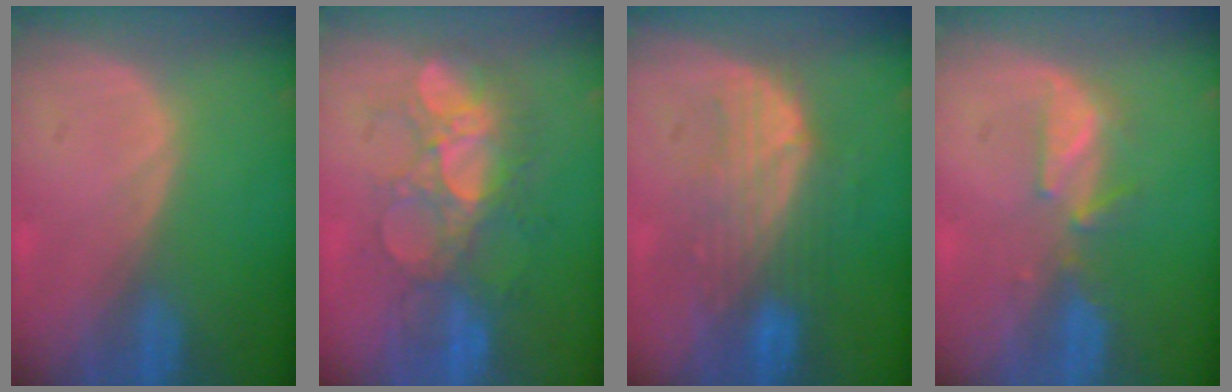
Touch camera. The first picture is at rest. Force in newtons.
{"total": 8.7, "press": 8.6, "slide": 1.5}
{"total": 7.5, "press": 7.5, "slide": 0.3}
{"total": 3.6, "press": 3.5, "slide": 0.5}